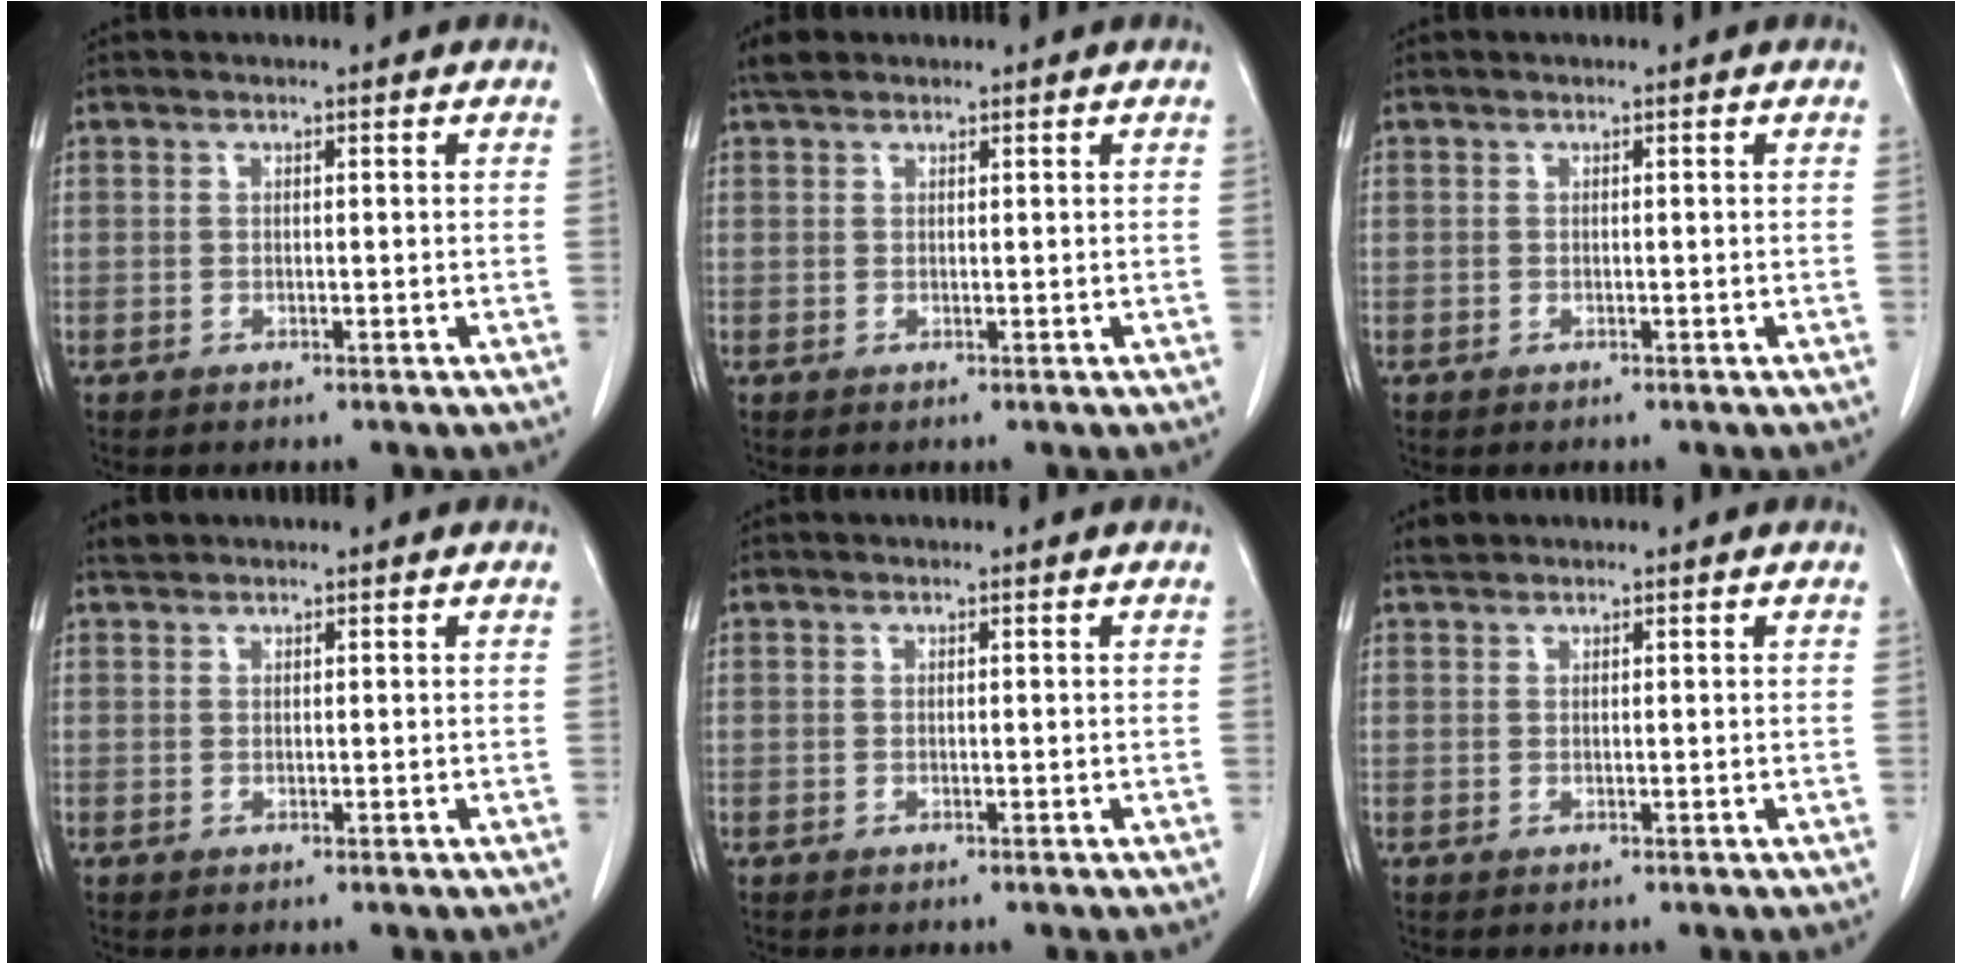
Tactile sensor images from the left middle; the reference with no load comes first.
{"total": 1.9, "force": [1.5, 0.9, 0.5], "torque": [-0.011, 0.013, 0.026]}
{"total": 0.0}
{"total": 0.8, "force": [0.8, 0.2, -0.1], "torque": [-0.004, 0.007, 0.016]}
{"total": 0.0}
{"total": 1.0, "force": [0.9, 0.3, 0.0], "torque": [-0.004, 0.008, 0.018]}